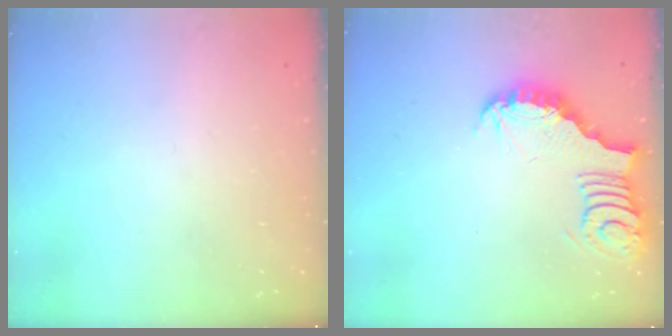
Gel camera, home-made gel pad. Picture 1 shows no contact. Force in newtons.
{"total": 3.6, "press": 3.6, "slide": 0.5}